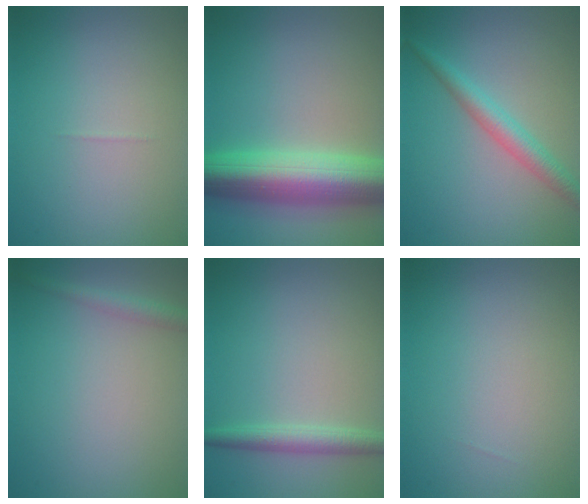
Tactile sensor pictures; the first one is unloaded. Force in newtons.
{"total": 9.8, "press": 9.8, "slide": 0.3}
{"total": 2.8, "press": 2.8, "slide": 0.1}
{"total": 1.6, "press": 1.6, "slide": 0.1}
{"total": 2.3, "press": 2.3, "slide": 0.1}
{"total": 0.0}